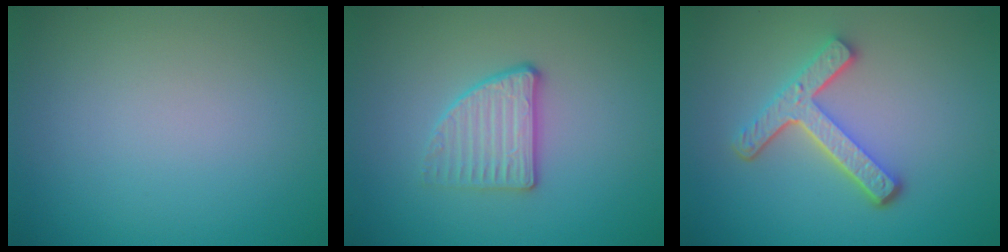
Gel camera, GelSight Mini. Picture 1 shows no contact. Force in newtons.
{"total": 2.7, "press": 2.4, "slide": 1.1}
{"total": 4.5, "press": 3.4, "slide": 3.0}